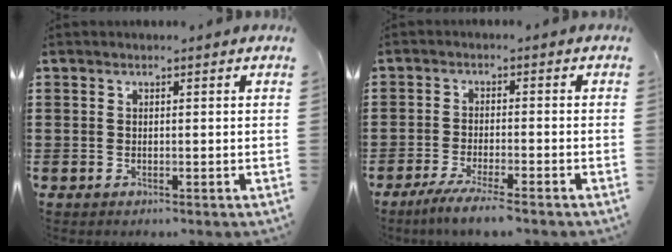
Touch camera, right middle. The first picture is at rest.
{"total": 4.0, "force": [-3.4, -0.2, 2.1], "torque": [-0.041, -0.010, -0.065]}